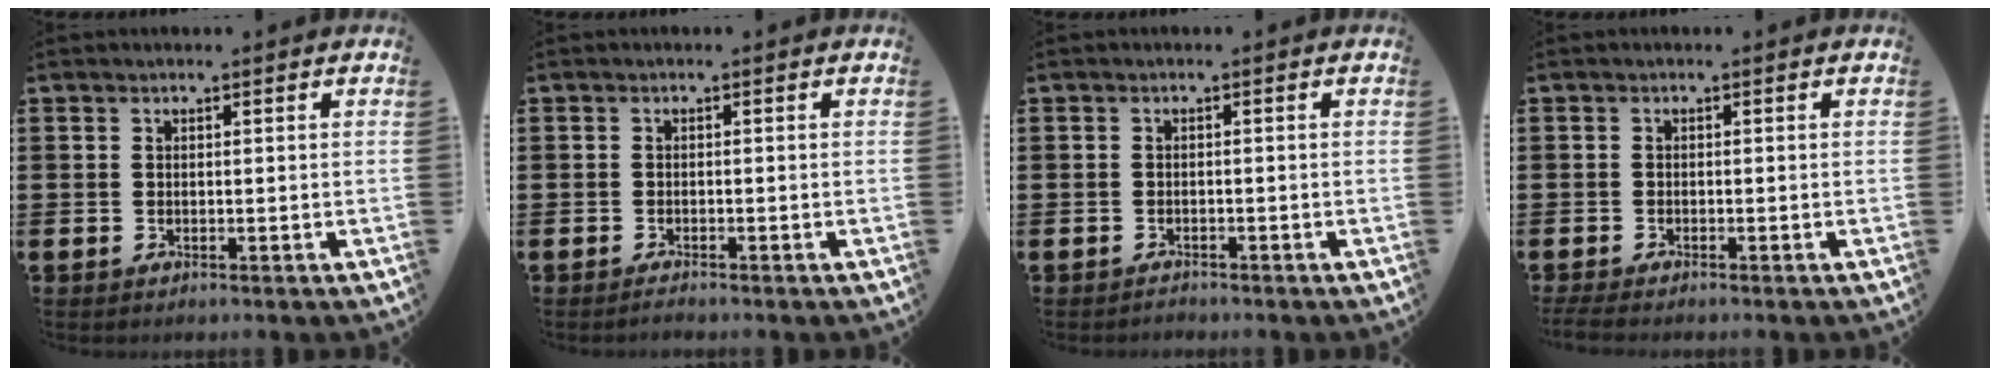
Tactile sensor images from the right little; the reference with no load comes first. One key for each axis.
{"total": 0.7, "fx": -0.6, "fy": 0.1, "fz": 0.3, "tx": 0.001, "ty": -0.007, "tz": -0.013}
{"total": 0.7, "fx": -0.7, "fy": 0.1, "fz": -0.1, "tx": -0.001, "ty": -0.001, "tz": -0.015}
{"total": 1.0, "fx": -0.8, "fy": 0.1, "fz": 0.6, "tx": -0.010, "ty": -0.003, "tz": -0.016}